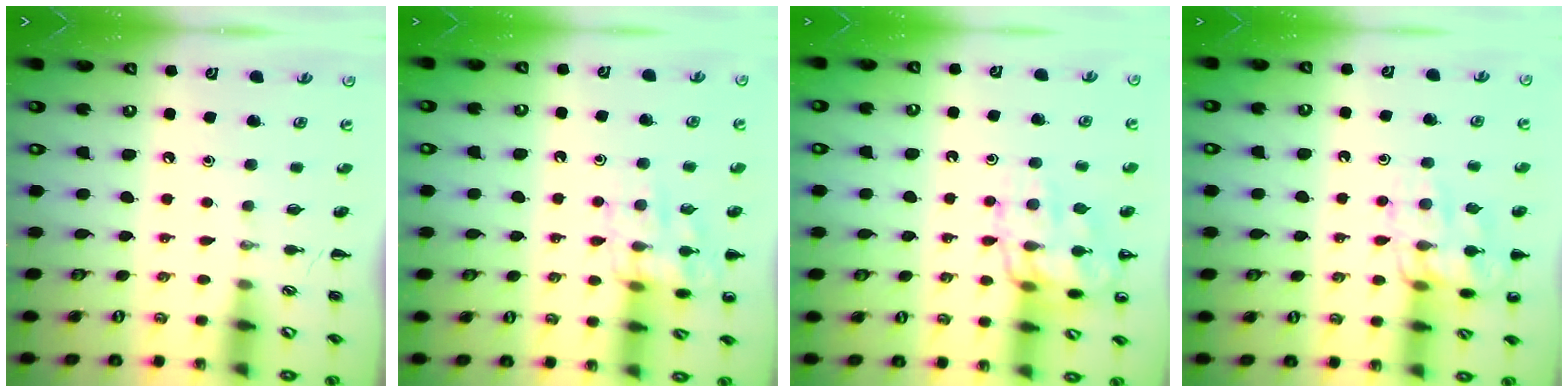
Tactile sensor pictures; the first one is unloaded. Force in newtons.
{"total": 13.3, "press": 13.3, "slide": 1.0}
{"total": 14.4, "press": 14.3, "slide": 1.3}
{"total": 13.7, "press": 13.7, "slide": 1.2}